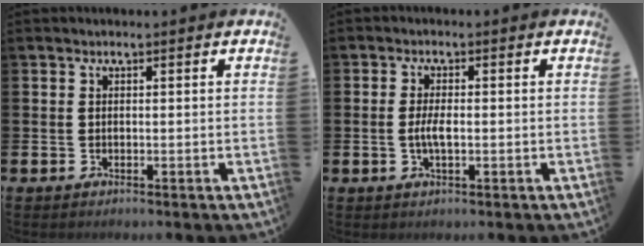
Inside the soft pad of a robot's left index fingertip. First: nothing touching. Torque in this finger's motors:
{"motor_torque": [0.72, 0.64, 0.11, 0.10]}